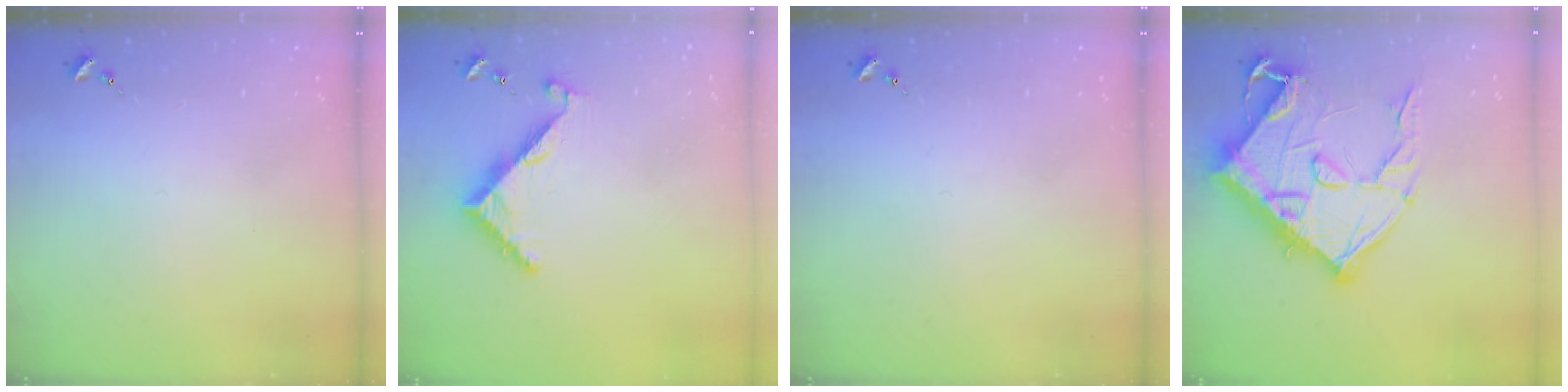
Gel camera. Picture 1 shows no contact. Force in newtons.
{"total": 7.8, "press": 7.8, "slide": 0.1}
{"total": 0.0}
{"total": 22.3, "press": 22.2, "slide": 1.4}